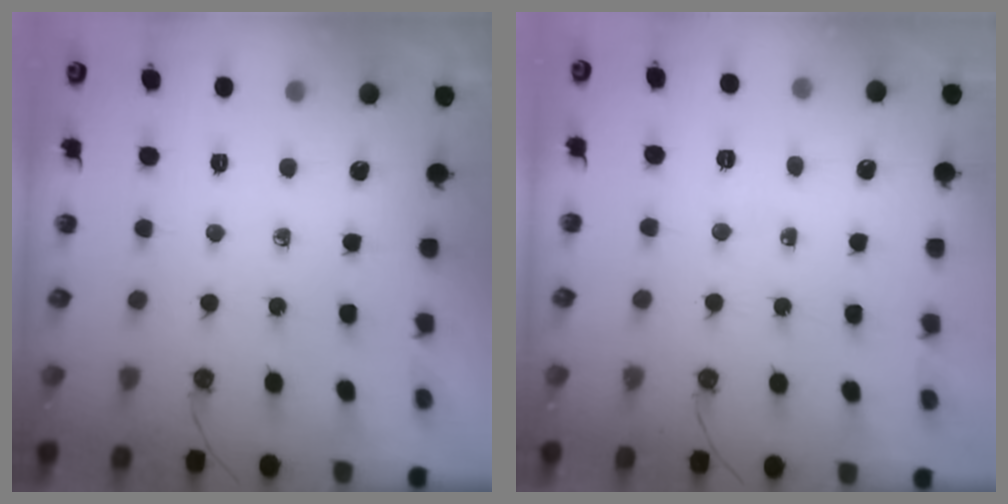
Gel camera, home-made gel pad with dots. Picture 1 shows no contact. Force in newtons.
{"total": 4.7, "press": 2.4, "slide": 4.0}